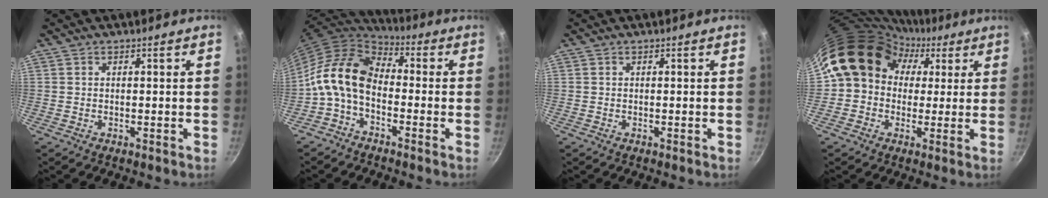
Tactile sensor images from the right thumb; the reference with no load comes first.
{"total": 13.2, "force": [-2.2, 8.5, 9.8], "torque": [-0.173, 0.041, -0.064]}
{"total": 0.0}
{"total": 15.3, "force": [3.0, 13.2, 7.2], "torque": [-0.087, 0.046, 0.032]}